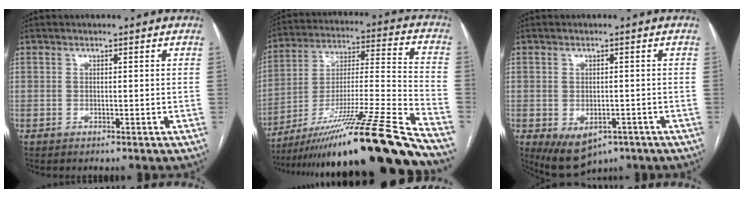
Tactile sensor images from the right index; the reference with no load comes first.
{"total": 27.7, "force": [-22.1, -1.4, 16.8], "torque": [-0.225, -0.028, -0.368]}
{"total": 7.0, "force": [-3.4, 4.4, 4.2], "torque": [-0.066, -0.005, -0.040]}